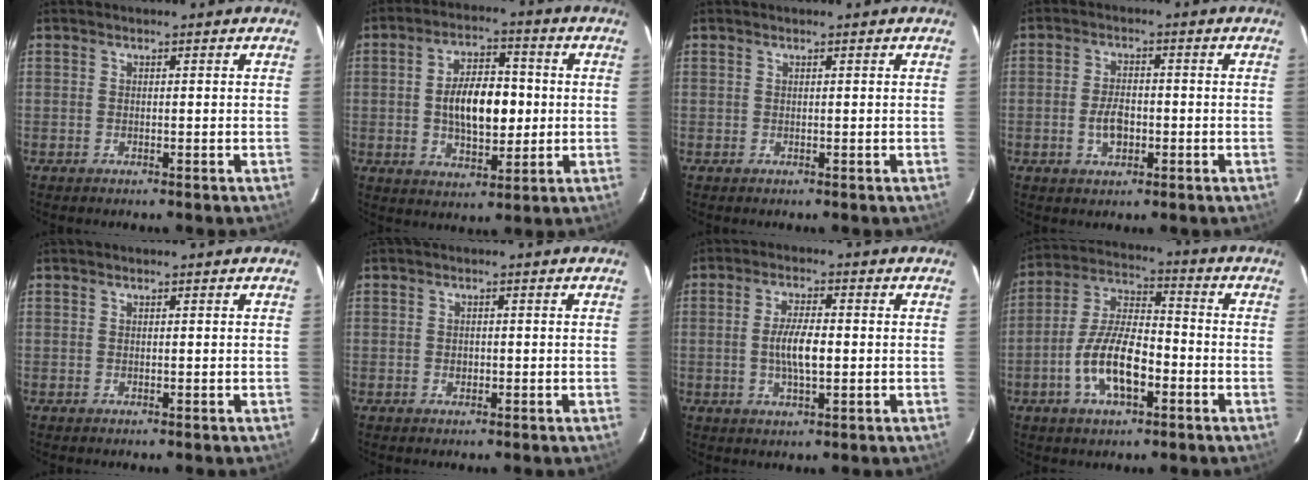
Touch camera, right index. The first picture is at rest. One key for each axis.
{"total": 11.7, "fx": -0.2, "fy": 6.0, "fz": 10.0, "tx": -0.177, "ty": 0.014, "tz": 0.005}
{"total": 0.0}
{"total": 5.0, "fx": -1.5, "fy": 3.1, "fz": 3.7, "tx": -0.076, "ty": 0.004, "tz": -0.022}
{"total": 0.0}
{"total": 1.4, "fx": -0.4, "fy": 1.2, "fz": 0.7, "tx": -0.011, "ty": 0.002, "tz": -0.006}
{"total": 6.1, "fx": -0.4, "fy": 1.8, "fz": 5.8, "tx": -0.110, "ty": 0.000, "tz": -0.006}
{"total": 12.5, "fx": -4.7, "fy": 5.2, "fz": 10.4, "tx": -0.212, "ty": 0.007, "tz": -0.083}